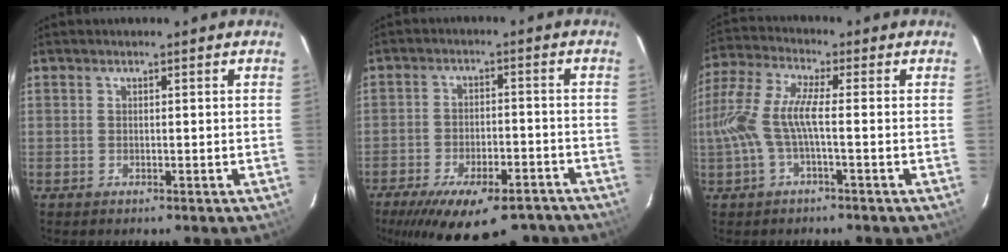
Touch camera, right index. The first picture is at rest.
{"total": 19.2, "force": [-14.3, 7.2, 10.6], "torque": [-0.198, -0.025, -0.200]}
{"total": 9.4, "force": [-1.9, 1.9, 9.0], "torque": [-0.204, 0.005, -0.037]}